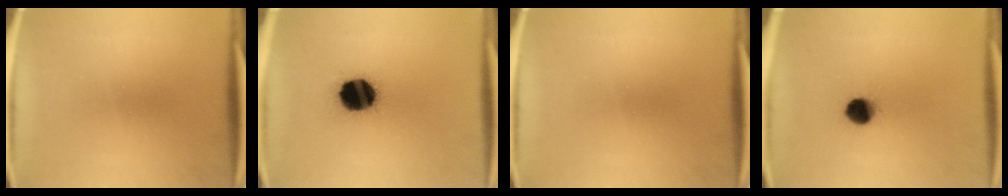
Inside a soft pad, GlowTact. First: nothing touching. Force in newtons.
{"total": 15.3}
{"total": 0.0}
{"total": 6.2}